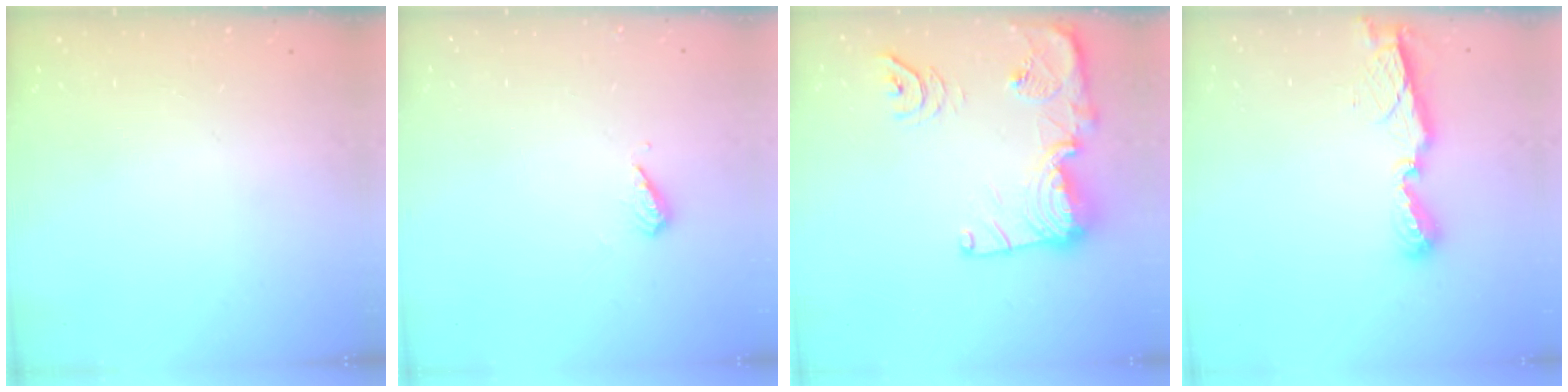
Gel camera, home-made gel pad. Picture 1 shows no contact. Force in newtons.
{"total": 5.8, "press": 5.6, "slide": 1.3}
{"total": 21.3, "press": 21.2, "slide": 1.9}
{"total": 7.9, "press": 7.8, "slide": 0.3}